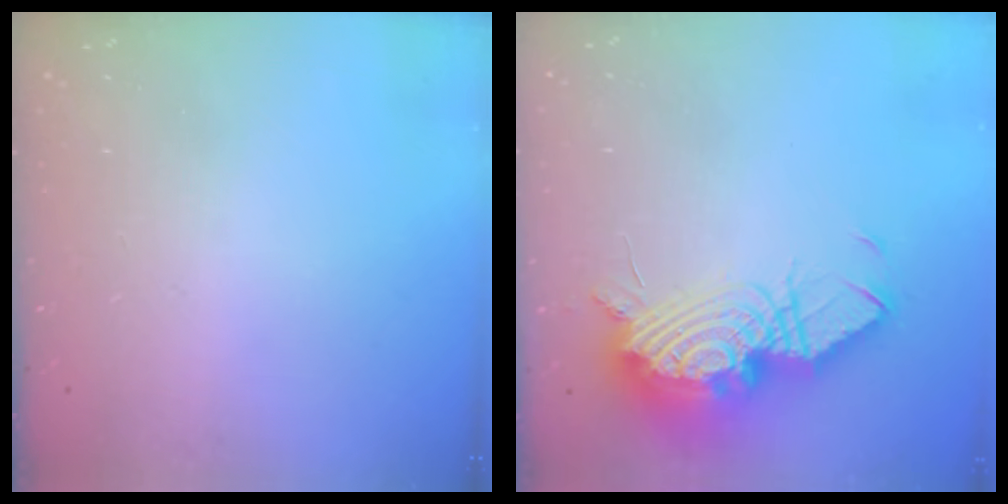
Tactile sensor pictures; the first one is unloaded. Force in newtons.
{"total": 20.7, "press": 20.6, "slide": 2.4}